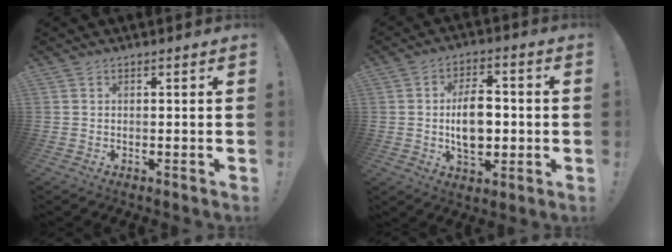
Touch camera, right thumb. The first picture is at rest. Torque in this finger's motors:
{"motor_torque": [1.91, 1.82, 1.47, -0.38, 0.07]}